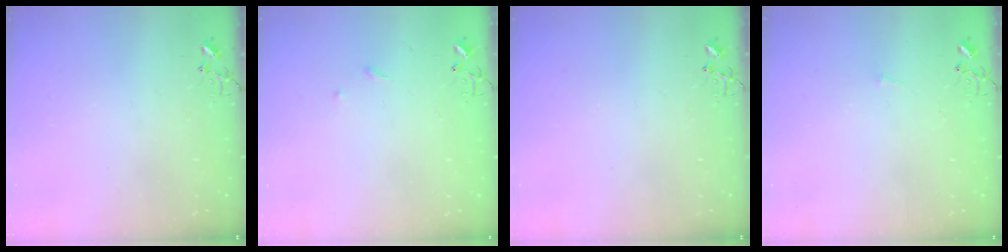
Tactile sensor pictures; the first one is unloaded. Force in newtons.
{"total": 3.7, "press": 3.6, "slide": 0.4}
{"total": 0.0}
{"total": 2.7, "press": 2.7, "slide": 0.4}